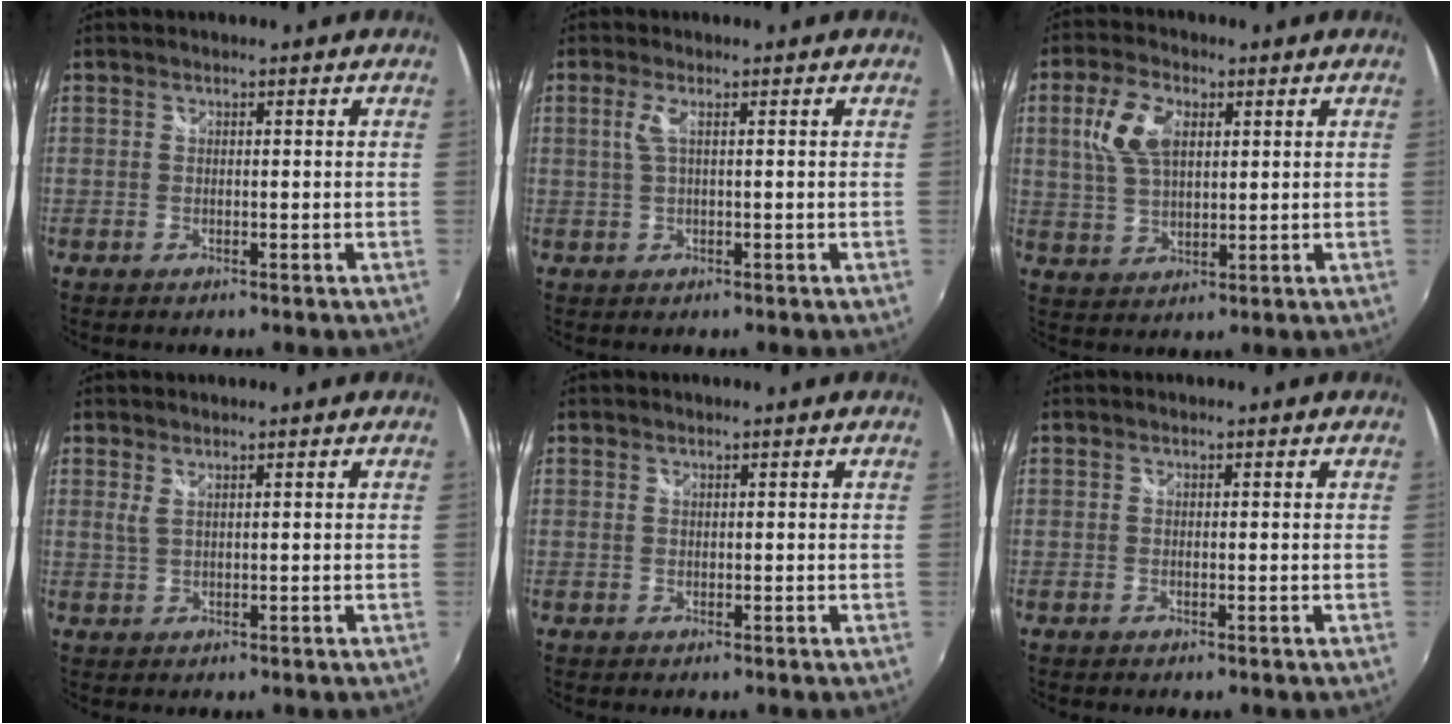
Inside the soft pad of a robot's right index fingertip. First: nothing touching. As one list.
[{"total": 2.3, "force": [0.3, -0.1, 2.3], "torque": [-0.044, 0.001, 0.006]}, {"total": 8.9, "force": [2.7, 4.9, 6.9], "torque": [-0.143, 0.014, 0.056]}, {"total": 1.1, "force": [0.6, 0.0, 1.0], "torque": [-0.018, 0.001, 0.012]}, {"total": 0.0}, {"total": 0.0}]